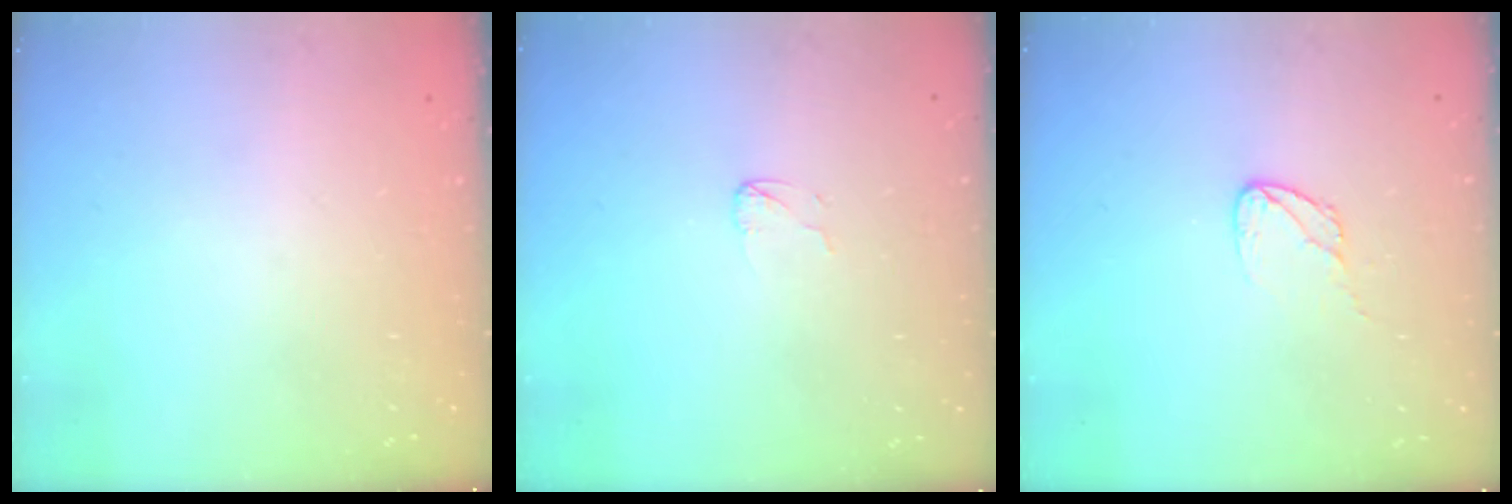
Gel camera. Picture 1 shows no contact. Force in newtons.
{"total": 2.9, "press": 2.9, "slide": 0.2}
{"total": 5.2, "press": 5.2, "slide": 0.4}